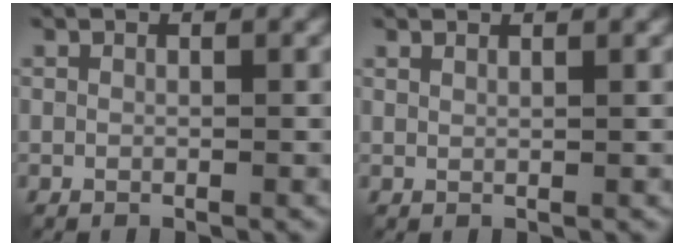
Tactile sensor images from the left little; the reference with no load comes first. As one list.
[{"total": 1.1, "force": [0.9, 0.3, 0.6], "torque": [-0.006, 0.001, 0.008]}]